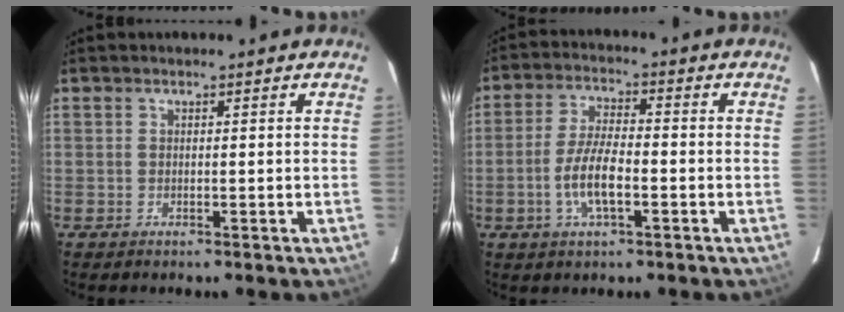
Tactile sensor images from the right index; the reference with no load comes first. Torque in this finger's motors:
{"motor_torque": [1.16, -0.38, 0.62, 0.14]}